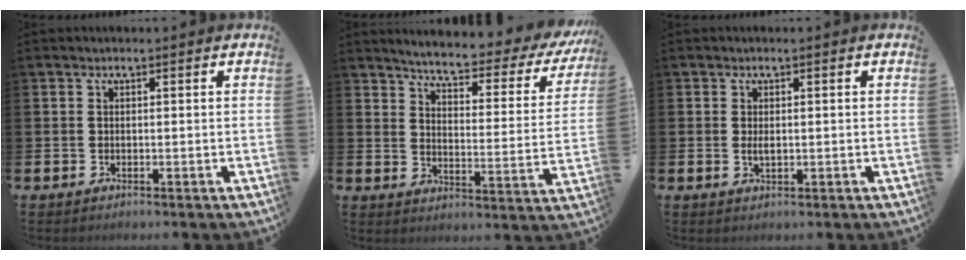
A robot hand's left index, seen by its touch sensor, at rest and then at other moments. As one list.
[{"total": 5.1, "force": [4.6, 0.6, 2.1], "torque": [-0.059, -0.040, 0.068]}, {"total": 1.3, "force": [0.2, 0.5, 1.1], "torque": [-0.013, -0.002, 0.000]}]